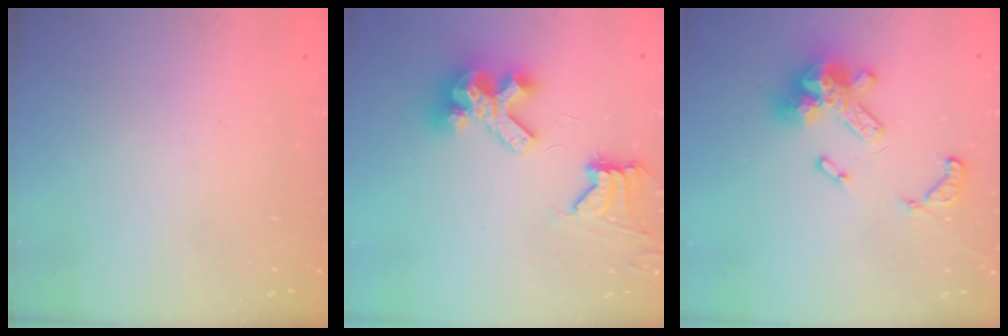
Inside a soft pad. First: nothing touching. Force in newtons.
{"total": 11.8, "press": 11.7, "slide": 1.4}
{"total": 15.1, "press": 15.1, "slide": 1.0}